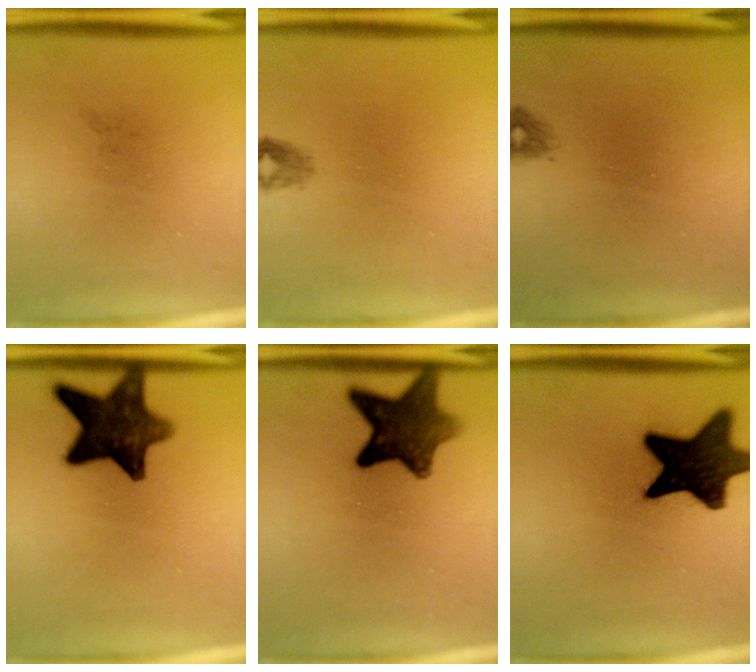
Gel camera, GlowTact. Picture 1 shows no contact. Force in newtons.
{"total": 1.2}
{"total": 0.9}
{"total": 12.3}
{"total": 10.4}
{"total": 15.9}